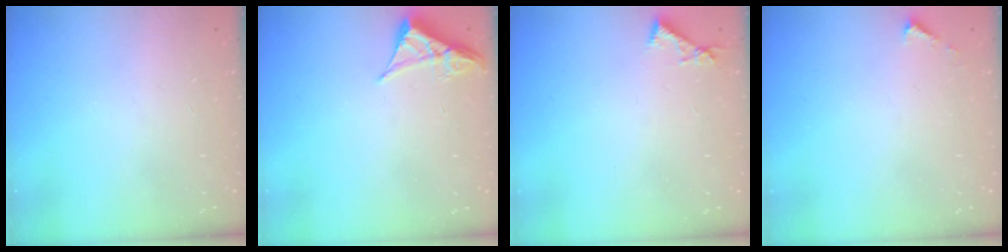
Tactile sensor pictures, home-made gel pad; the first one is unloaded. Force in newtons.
{"total": 4.8, "press": 4.8, "slide": 0.7}
{"total": 4.2, "press": 4.2, "slide": 0.4}
{"total": 2.1, "press": 2.1, "slide": 0.2}